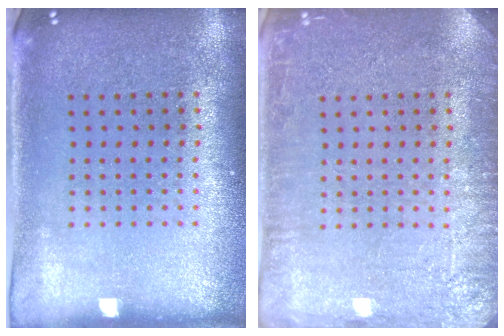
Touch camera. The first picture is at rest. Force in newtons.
{"total": 3.8, "press": 3.8, "slide": 0.6}